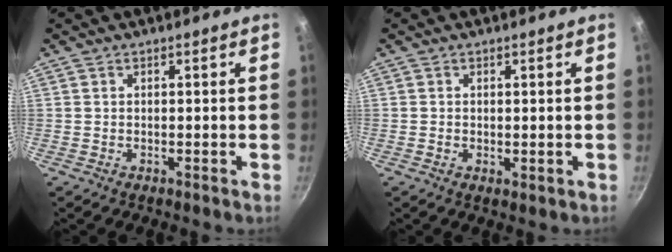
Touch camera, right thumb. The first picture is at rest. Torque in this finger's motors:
{"motor_torque": [-0.10, -0.03, -0.33, 0.02, 0.09]}